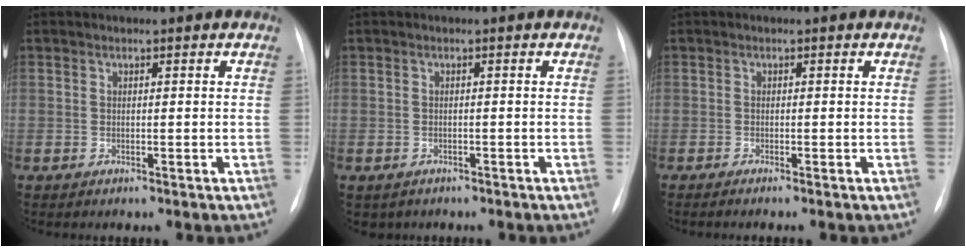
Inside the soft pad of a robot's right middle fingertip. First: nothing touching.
{"total": 2.4, "force": [-1.7, 1.7, 0.2], "torque": [-0.004, 0.003, -0.020]}
{"total": 1.1, "force": [-0.9, -0.2, 0.6], "torque": [-0.009, 0.002, -0.013]}